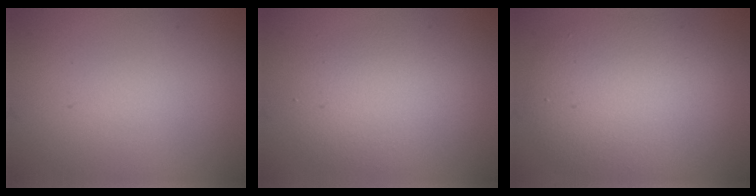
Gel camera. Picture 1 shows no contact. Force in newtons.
{"total": 3.7, "press": 3.7, "slide": 0.3}
{"total": 7.3, "press": 7.3, "slide": 0.4}